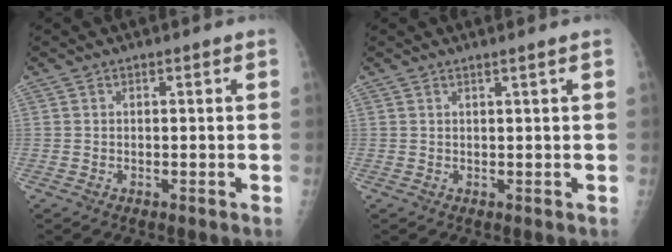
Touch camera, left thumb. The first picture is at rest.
{"total": 1.0, "force": [0.6, -0.4, 0.7], "torque": [-0.024, -0.008, 0.016]}